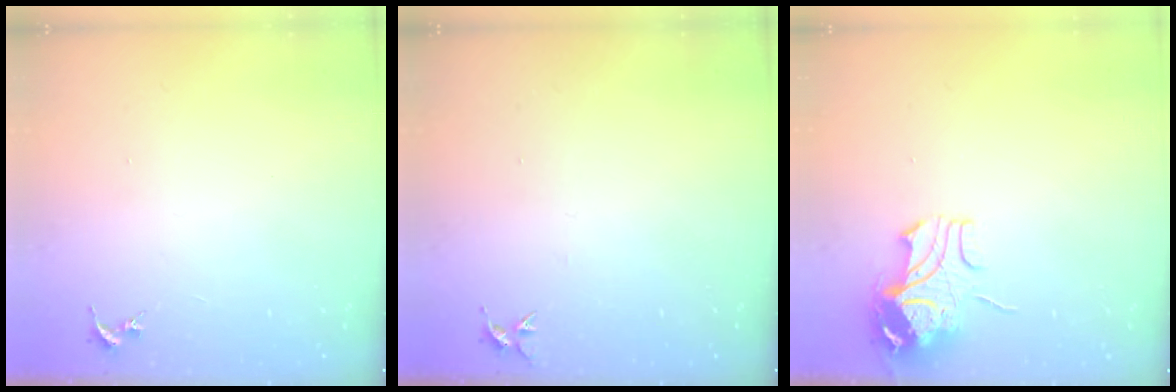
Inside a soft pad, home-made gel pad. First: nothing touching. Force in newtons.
{"total": 5.4, "press": 5.4, "slide": 0.6}
{"total": 9.4, "press": 9.3, "slide": 1.3}